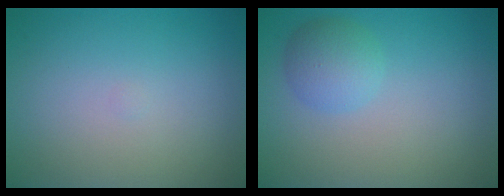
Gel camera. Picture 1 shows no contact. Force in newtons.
{"total": 2.8, "press": 2.8, "slide": 0.1}